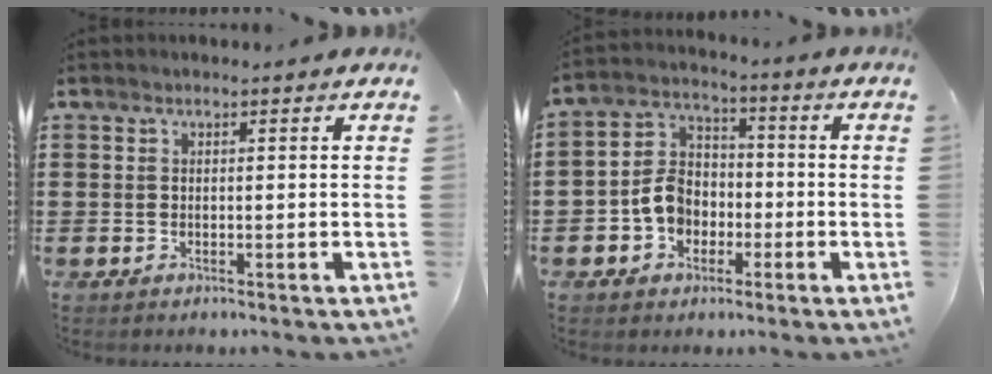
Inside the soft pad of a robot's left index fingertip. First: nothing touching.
{"total": 6.8, "force": [-2.3, 5.5, 3.3], "torque": [-0.089, 0.015, -0.048]}